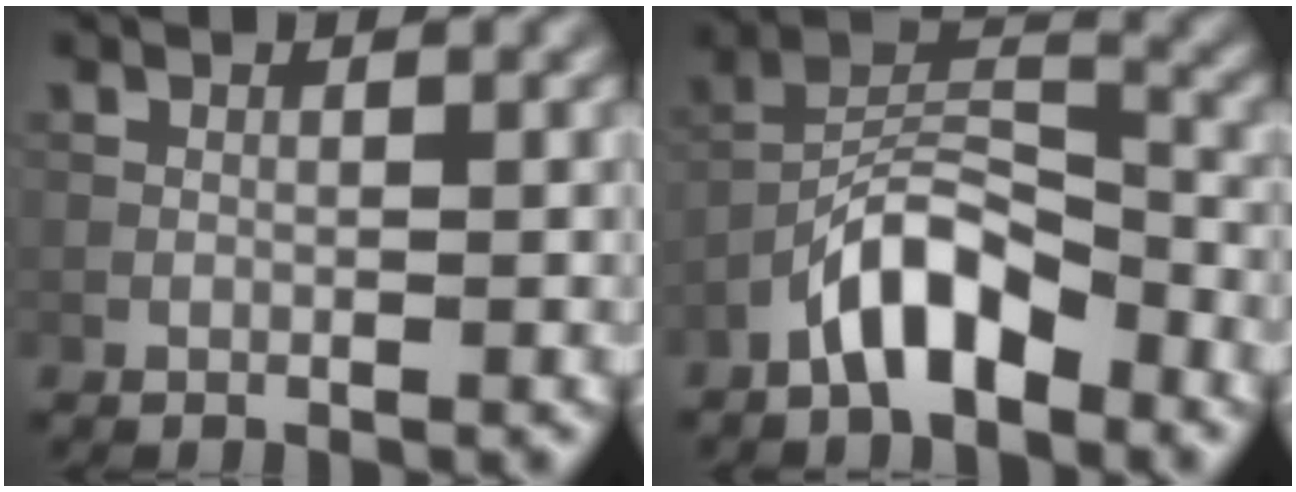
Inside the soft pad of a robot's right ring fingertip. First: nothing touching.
{"total": 6.6, "force": [-4.2, 2.6, 4.4], "torque": [-0.074, 0.016, -0.082]}